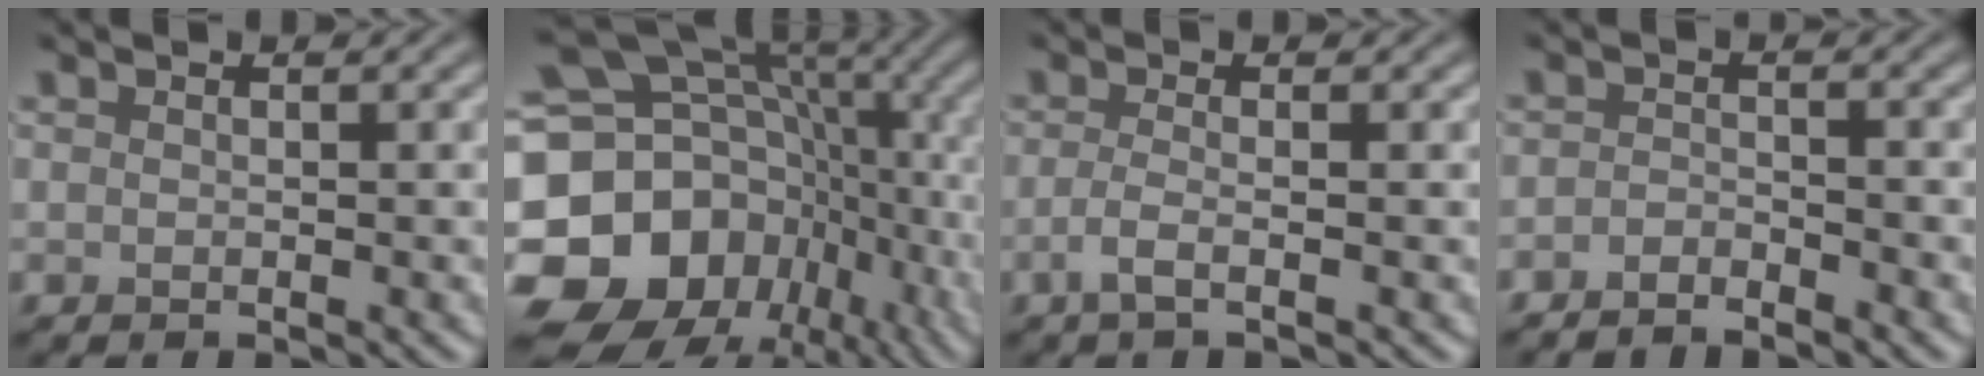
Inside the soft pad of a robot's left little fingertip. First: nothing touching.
{"total": 19.7, "force": [-4.7, 15.6, 11.0], "torque": [-0.222, 0.008, -0.060]}
{"total": 2.0, "force": [-0.8, 0.5, 1.8], "torque": [-0.033, -0.001, -0.025]}
{"total": 1.6, "force": [-1.5, 0.2, 0.4], "torque": [-0.007, 0.002, -0.033]}